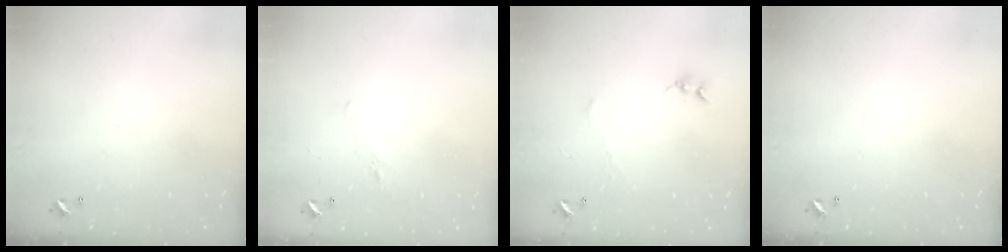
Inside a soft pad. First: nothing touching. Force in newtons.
{"total": 0.7, "press": 0.2, "slide": 0.6}
{"total": 0.0}
{"total": 0.0}